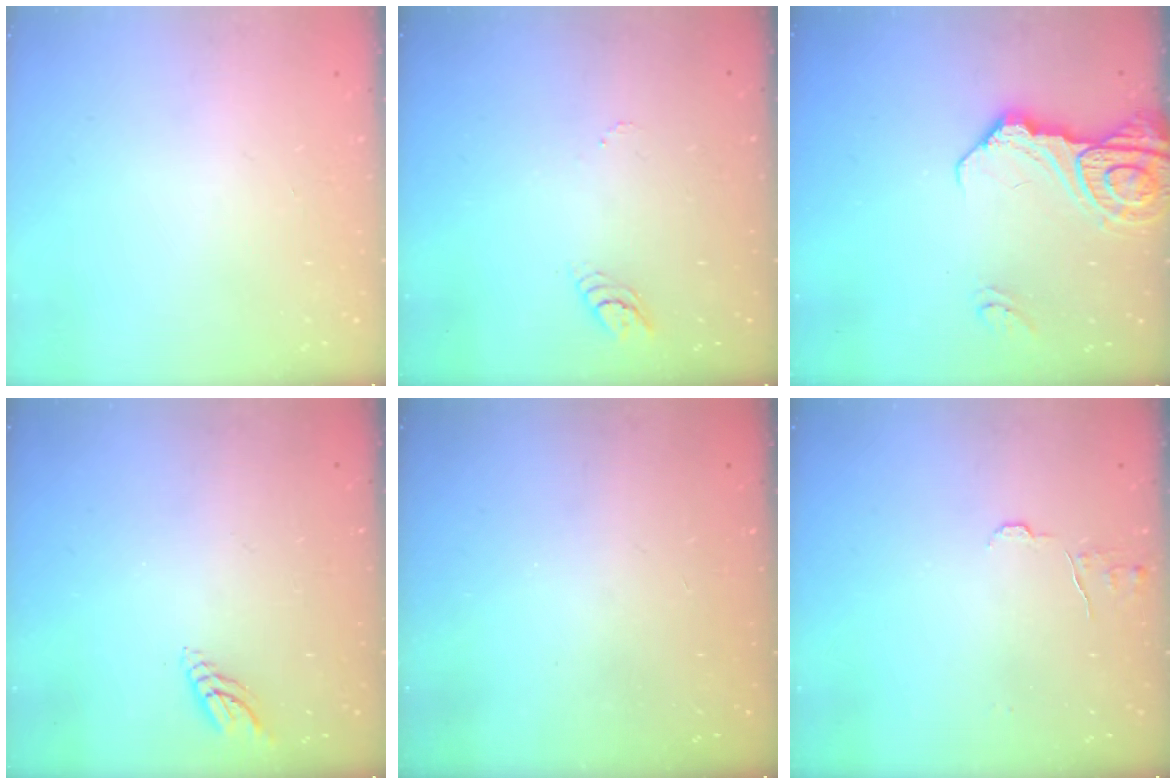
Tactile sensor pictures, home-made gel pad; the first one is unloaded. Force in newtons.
{"total": 3.4, "press": 3.4, "slide": 0.4}
{"total": 13.4, "press": 13.3, "slide": 1.5}
{"total": 5.0, "press": 5.0, "slide": 0.5}
{"total": 0.0}
{"total": 4.5, "press": 4.5, "slide": 0.4}